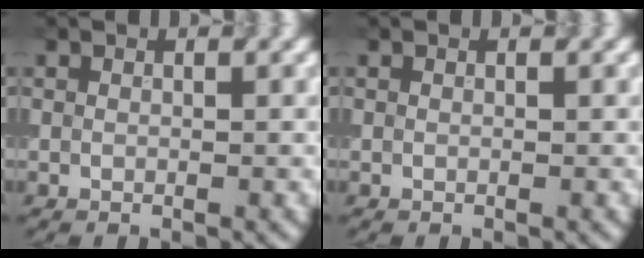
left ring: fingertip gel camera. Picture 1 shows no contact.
{"total": 0.0}